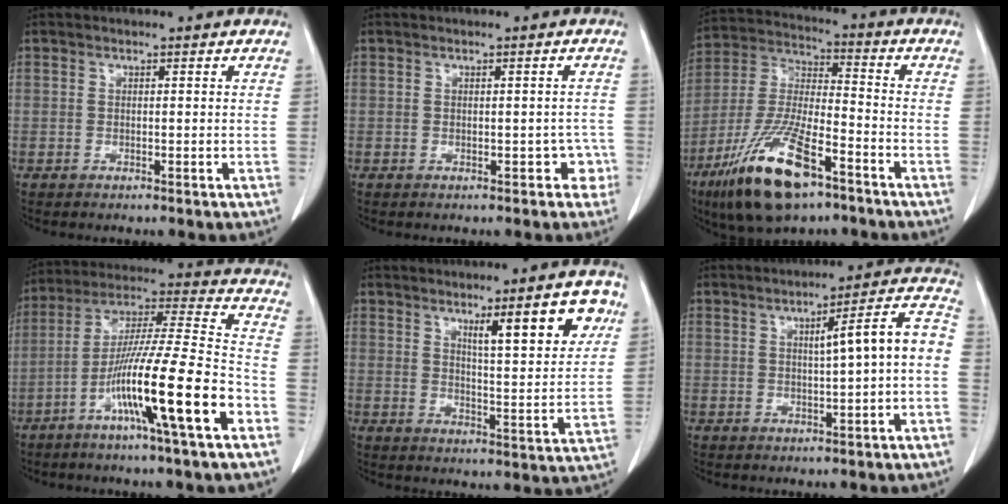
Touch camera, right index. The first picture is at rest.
{"total": 2.3, "force": [-0.8, 1.5, 1.6], "torque": [-0.011, 0.017, -0.005]}
{"total": 17.3, "force": [-10.1, 4.5, 13.3], "torque": [-0.290, -0.031, -0.185]}
{"total": 17.9, "force": [-7.9, -0.3, 16.0], "torque": [-0.289, -0.010, -0.139]}
{"total": 10.4, "force": [5.7, 1.4, 8.6], "torque": [-0.123, -0.005, 0.082]}
{"total": 7.9, "force": [-0.1, 0.2, 7.9], "torque": [-0.104, 0.022, -0.004]}